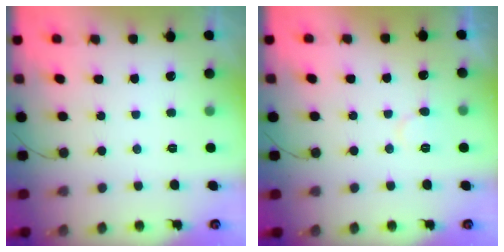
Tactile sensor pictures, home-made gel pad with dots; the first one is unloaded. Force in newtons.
{"total": 6.8, "press": 6.8, "slide": 0.4}